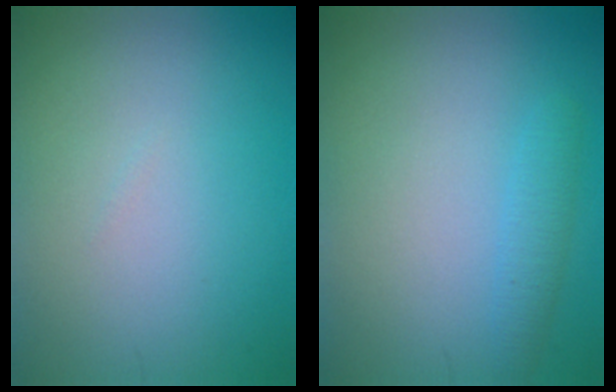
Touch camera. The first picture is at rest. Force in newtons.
{"total": 1.6, "press": 1.6, "slide": 0.0}